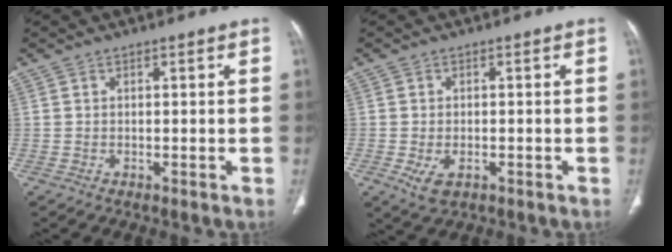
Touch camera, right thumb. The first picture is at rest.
{"total": 4.2, "force": [-1.4, 2.4, 3.1], "torque": [-0.059, 0.000, -0.016]}